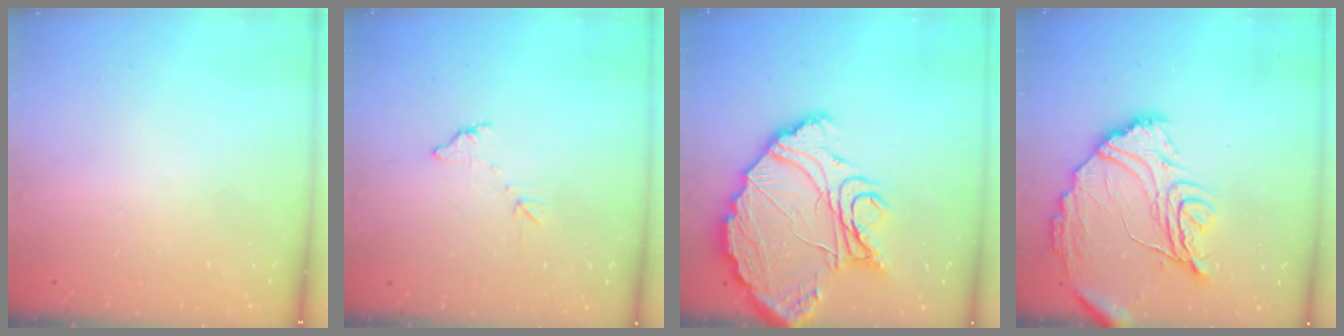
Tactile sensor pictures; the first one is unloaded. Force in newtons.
{"total": 6.1, "press": 6.1, "slide": 0.3}
{"total": 18.1, "press": 18.0, "slide": 1.8}
{"total": 16.8, "press": 16.7, "slide": 1.5}